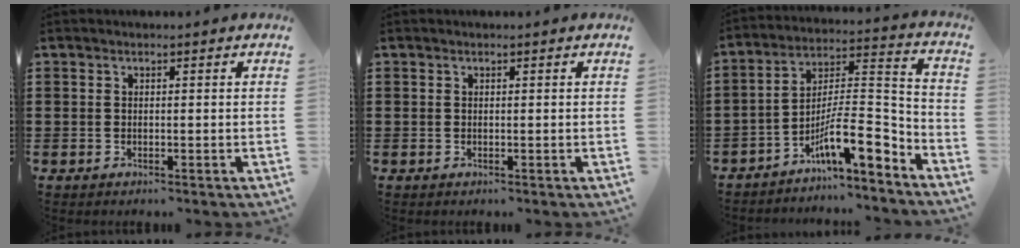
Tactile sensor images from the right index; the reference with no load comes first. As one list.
[{"total": 0.0}, {"total": 12.1, "force": [-7.0, 3.4, 9.2], "torque": [-0.168, 0.003, -0.133]}]